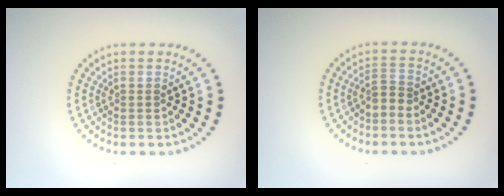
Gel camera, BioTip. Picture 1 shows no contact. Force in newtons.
{"total": 1.6, "press": 1.2, "slide": 1.1}